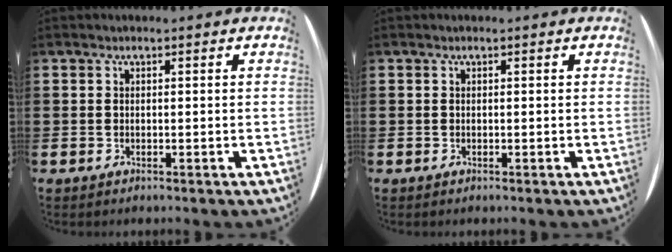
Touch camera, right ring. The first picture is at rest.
{"total": 0.0}